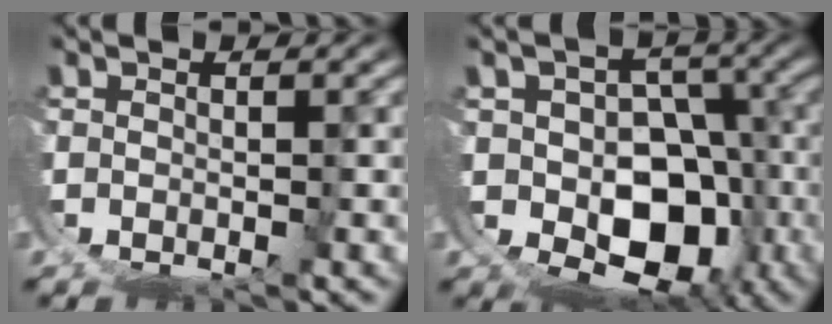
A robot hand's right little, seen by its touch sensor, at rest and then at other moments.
{"total": 14.0, "force": [-3.7, 10.9, 7.9], "torque": [-0.153, -0.079, -0.033]}